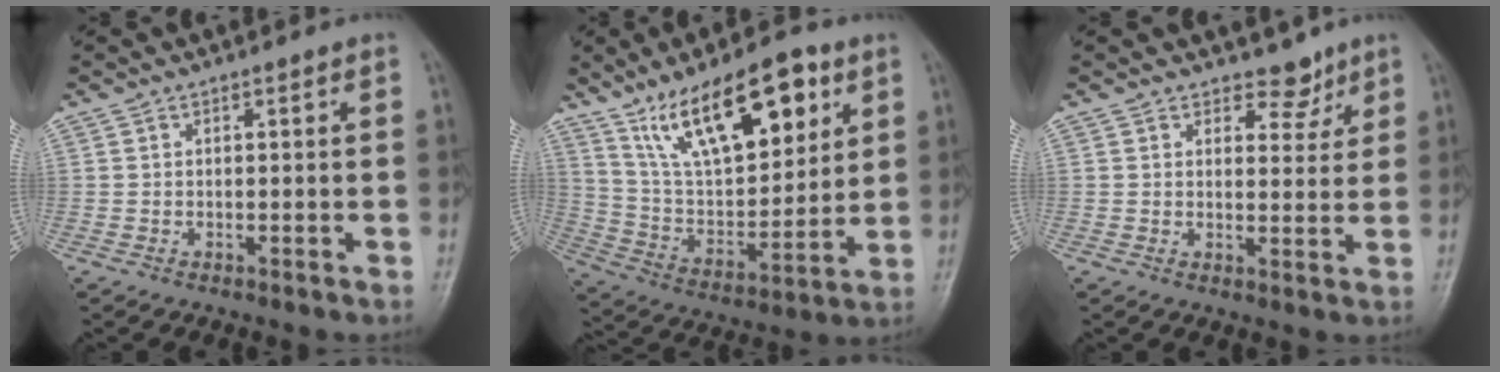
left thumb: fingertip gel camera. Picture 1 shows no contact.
{"total": 21.3, "force": [11.6, 9.1, 15.5], "torque": [-0.212, -0.039, 0.213]}
{"total": 4.2, "force": [3.3, 2.4, 1.1], "torque": [0.016, -0.022, 0.047]}